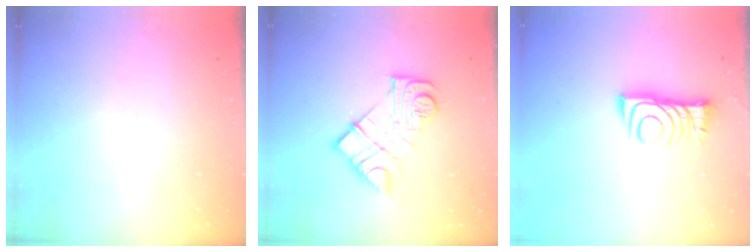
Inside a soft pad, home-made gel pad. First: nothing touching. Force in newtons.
{"total": 13.9, "press": 13.8, "slide": 0.9}
{"total": 8.8, "press": 8.8, "slide": 0.6}